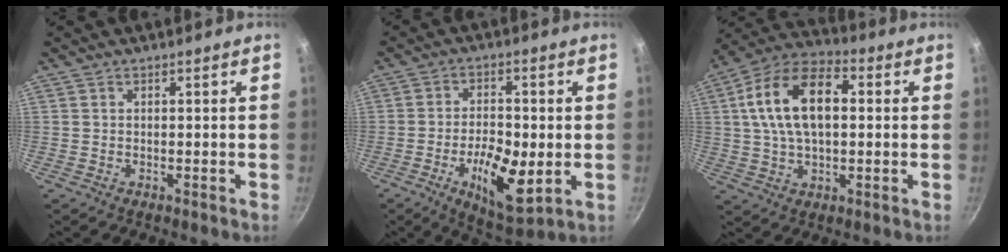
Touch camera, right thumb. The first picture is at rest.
{"total": 11.6, "force": [-2.6, 5.0, 10.2], "torque": [-0.159, 0.001, -0.037]}
{"total": 16.4, "force": [2.7, 9.3, 13.2], "torque": [-0.217, 0.025, 0.034]}